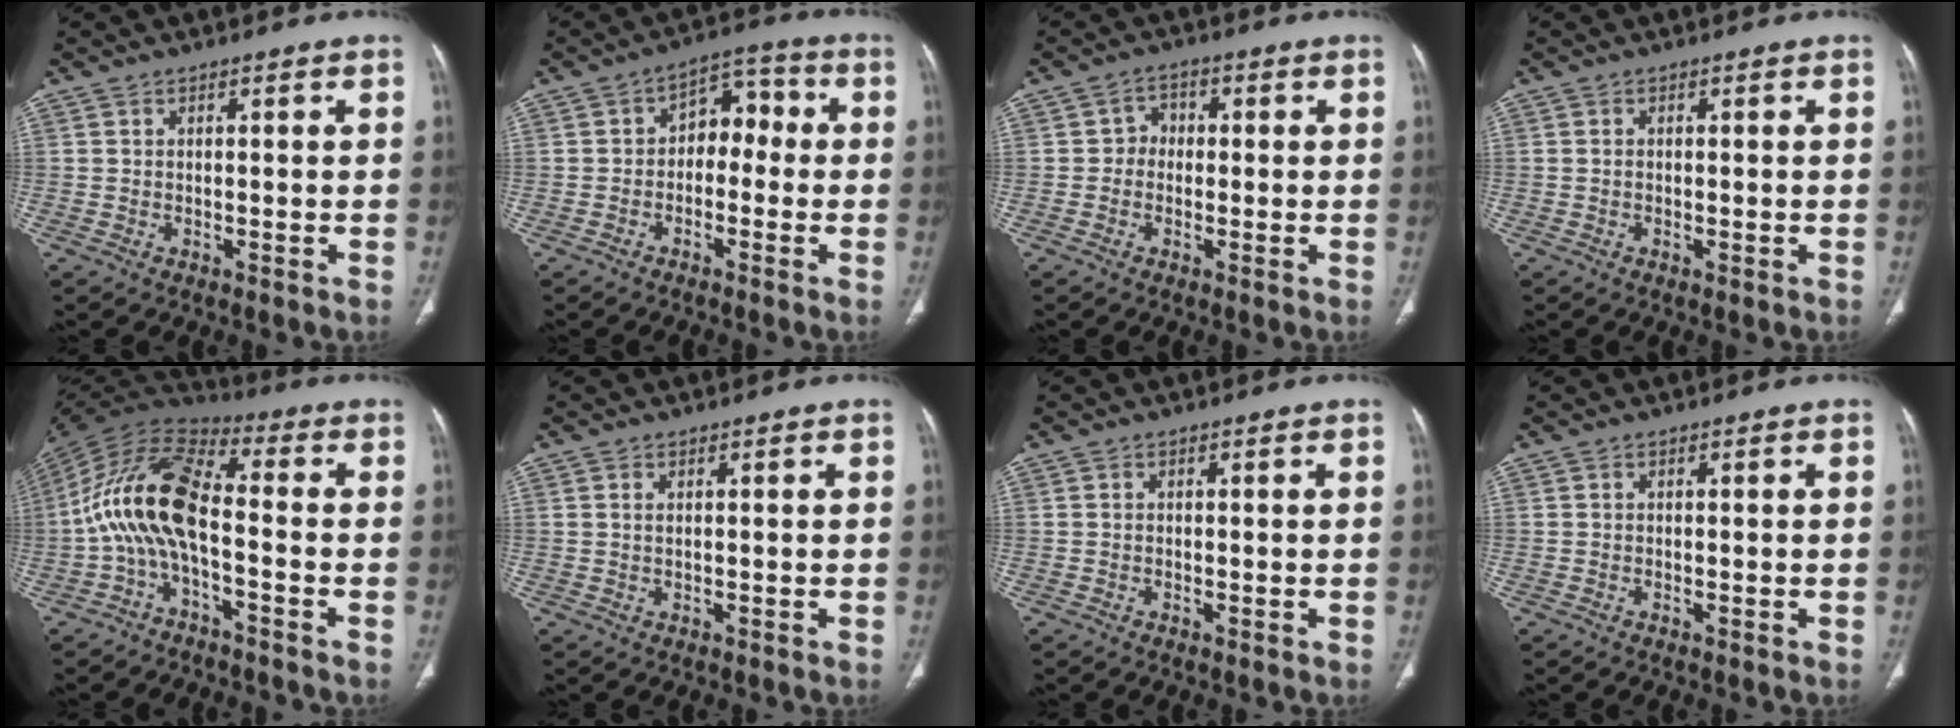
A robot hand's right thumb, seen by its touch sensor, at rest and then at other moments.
{"total": 7.1, "force": [-0.8, 4.9, 5.0], "torque": [-0.043, 0.039, -0.027]}
{"total": 3.1, "force": [-0.2, 2.8, 1.4], "torque": [0.001, 0.013, -0.015]}
{"total": 0.6, "force": [-0.1, 0.3, 0.5], "torque": [-0.012, -0.002, -0.002]}
{"total": 14.0, "force": [-2.8, 6.0, 12.4], "torque": [-0.247, 0.064, -0.065]}
{"total": 0.8, "force": [0.3, 0.3, 0.7], "torque": [-0.018, 0.003, 0.007]}
{"total": 0.5, "force": [-0.1, 0.3, 0.4], "torque": [-0.011, -0.002, -0.002]}
{"total": 0.0}